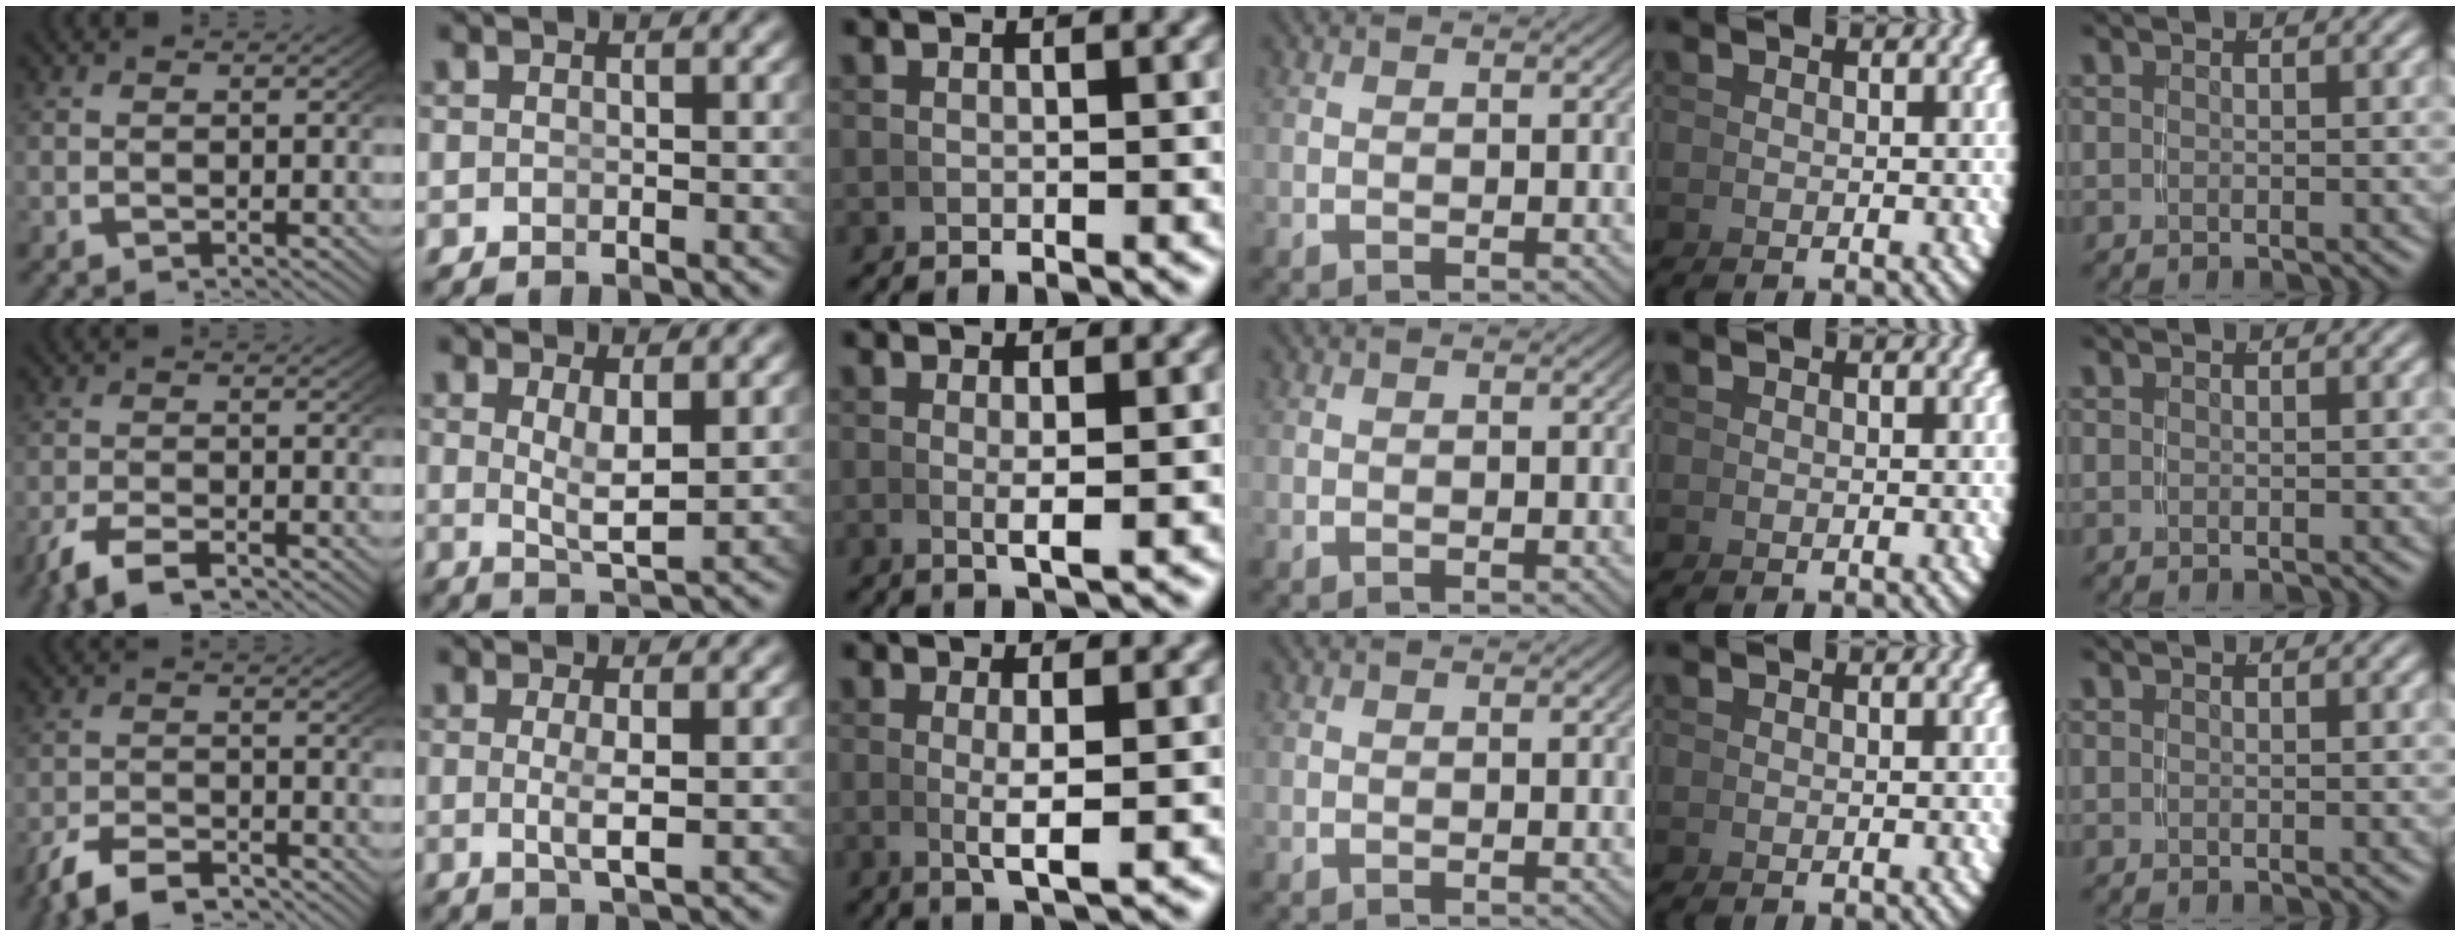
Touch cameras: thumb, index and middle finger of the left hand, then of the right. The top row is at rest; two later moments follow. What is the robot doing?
{"motion": "grasp_and_lifting", "object": "photo album"}